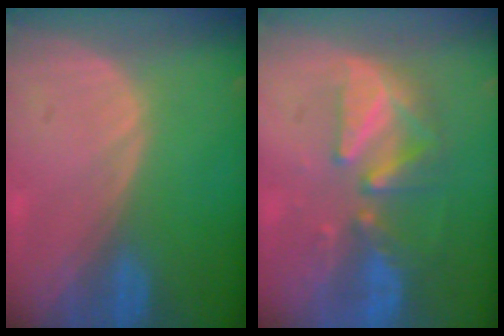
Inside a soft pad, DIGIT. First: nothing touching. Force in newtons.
{"total": 8.3, "press": 8.0, "slide": 2.2}